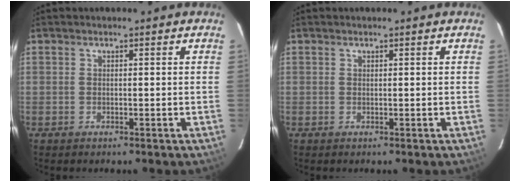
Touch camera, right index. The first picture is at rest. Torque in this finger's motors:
{"motor_torque": [0.06, 0.02, 0.01, 0.01]}